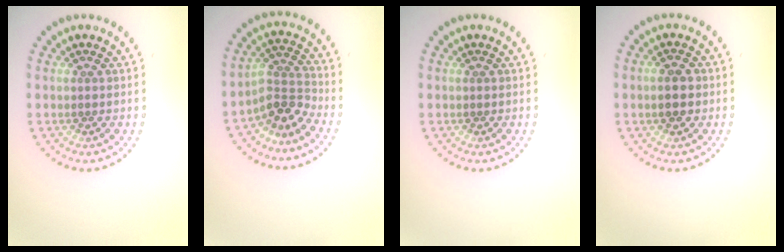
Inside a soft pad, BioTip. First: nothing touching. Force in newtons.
{"total": 3.3, "press": 2.3, "slide": 2.3}
{"total": 0.0}
{"total": 2.4, "press": 2.4, "slide": 0.0}